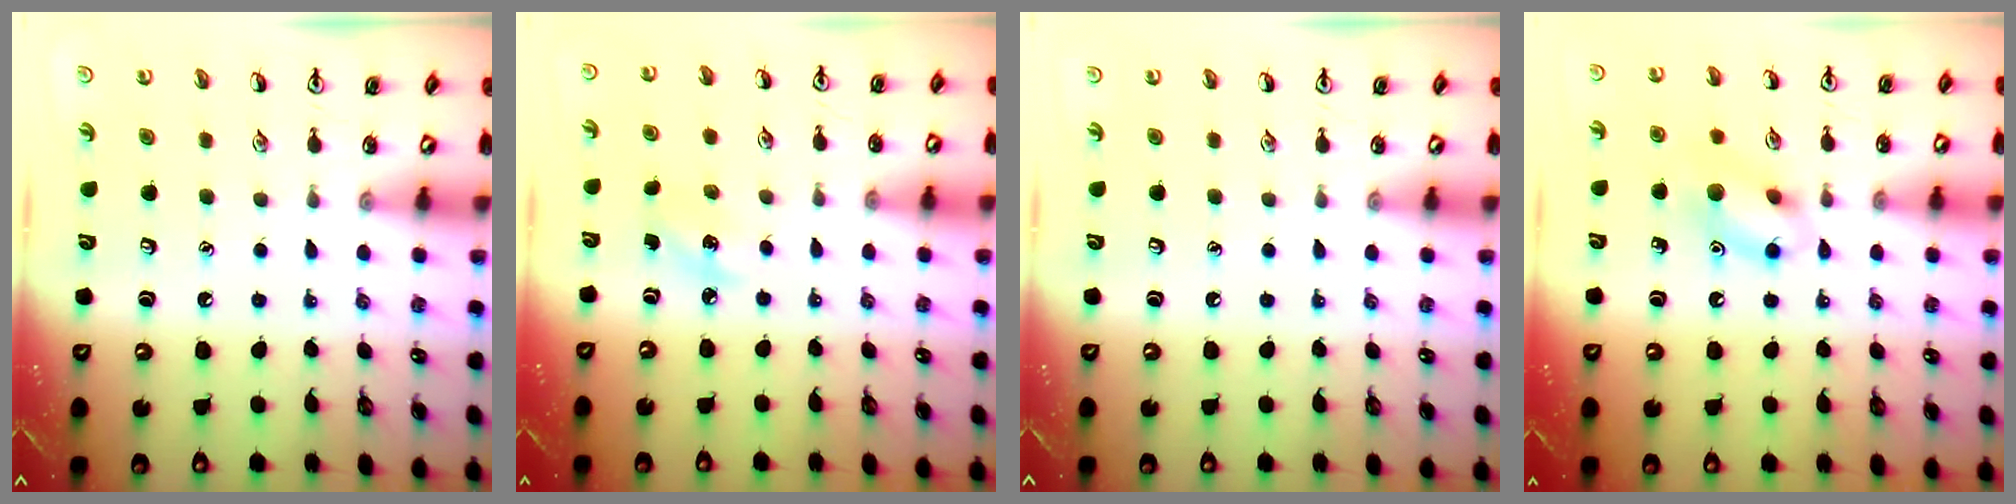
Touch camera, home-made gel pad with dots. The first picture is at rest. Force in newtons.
{"total": 4.1, "press": 3.8, "slide": 1.4}
{"total": 0.0}
{"total": 11.0, "press": 11.0, "slide": 0.9}